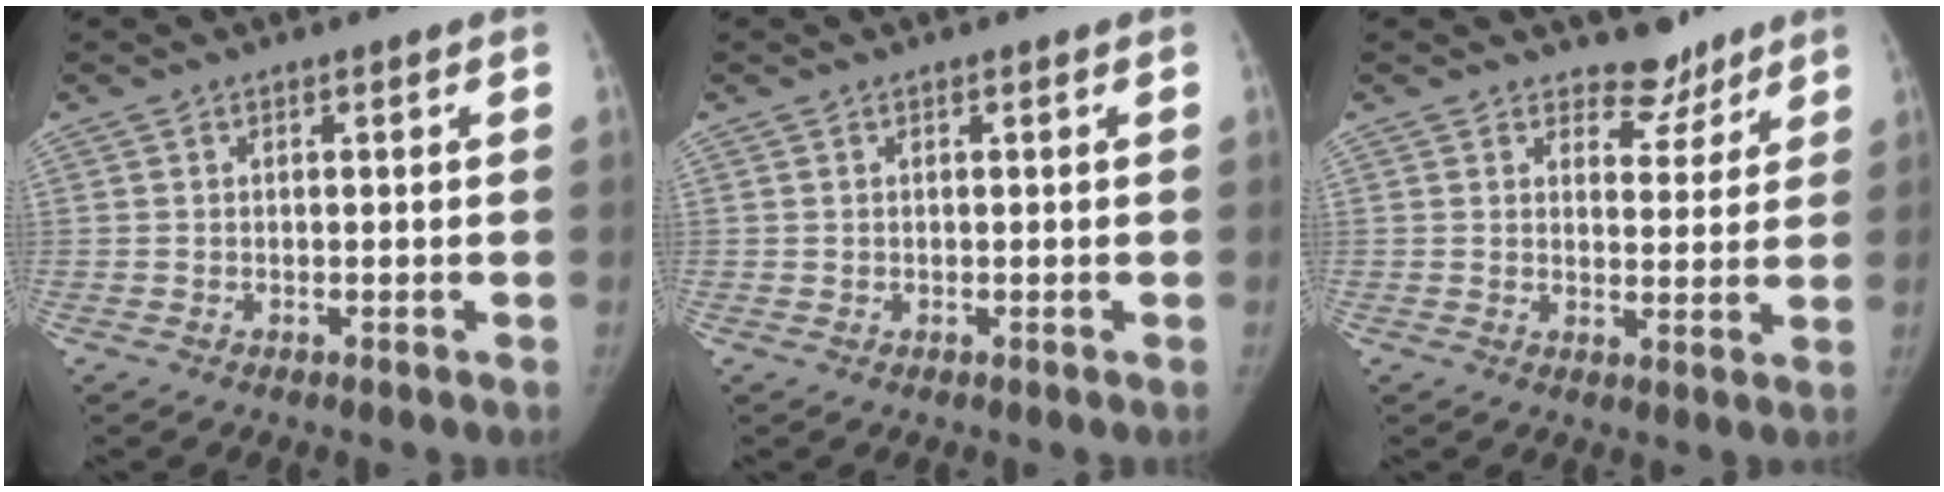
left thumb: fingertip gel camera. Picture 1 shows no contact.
{"total": 0.0}
{"total": 5.1, "force": [4.3, 2.8, 0.6], "torque": [0.024, -0.032, 0.062]}